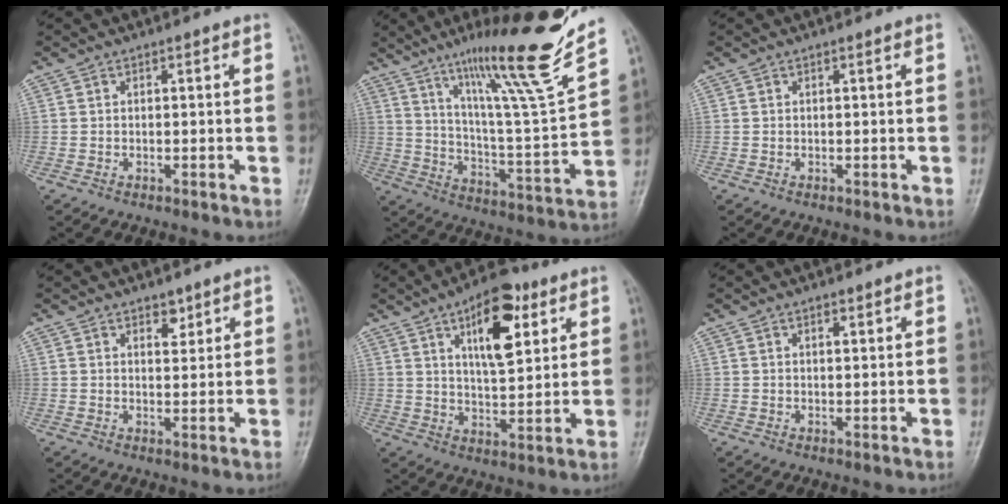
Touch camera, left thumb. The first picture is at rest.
{"total": 21.5, "force": [15.0, 0.8, 15.5], "torque": [-0.212, -0.080, 0.248]}
{"total": 0.0}
{"total": 2.8, "force": [1.9, 1.5, 1.3], "torque": [-0.005, -0.013, 0.032]}
{"total": 13.1, "force": [5.9, 5.6, 10.3], "torque": [-0.131, -0.024, 0.093]}
{"total": 1.3, "force": [0.9, 0.5, 0.8], "torque": [-0.008, -0.004, 0.014]}